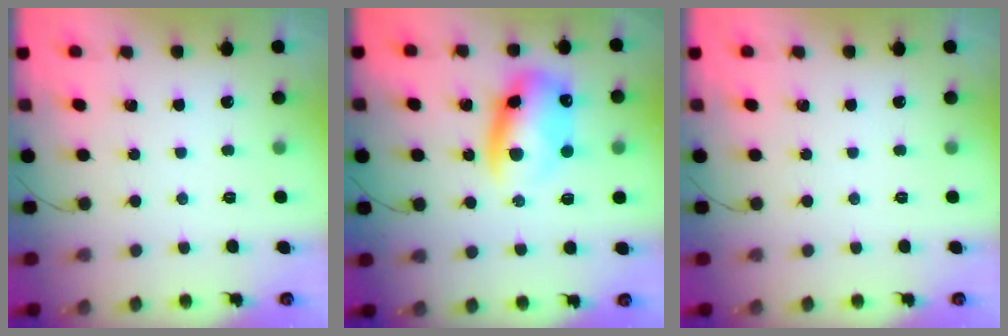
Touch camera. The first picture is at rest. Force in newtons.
{"total": 11.4, "press": 11.1, "slide": 2.9}
{"total": 0.0}